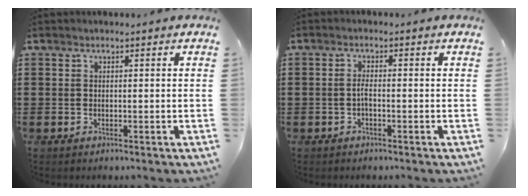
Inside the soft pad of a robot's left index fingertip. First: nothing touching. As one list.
[{"total": 1.6, "force": [-0.6, 0.3, 1.4], "torque": [-0.030, 0.002, -0.011]}]